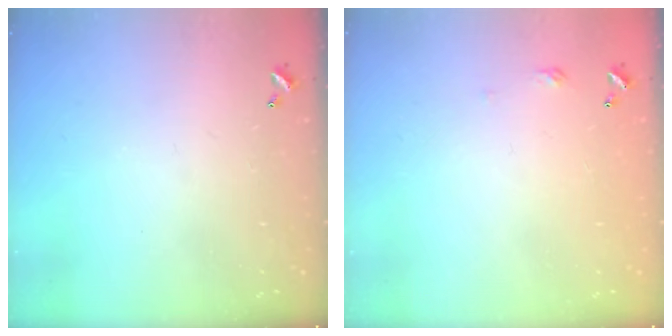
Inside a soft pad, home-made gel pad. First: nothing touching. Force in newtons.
{"total": 2.7, "press": 2.6, "slide": 0.4}